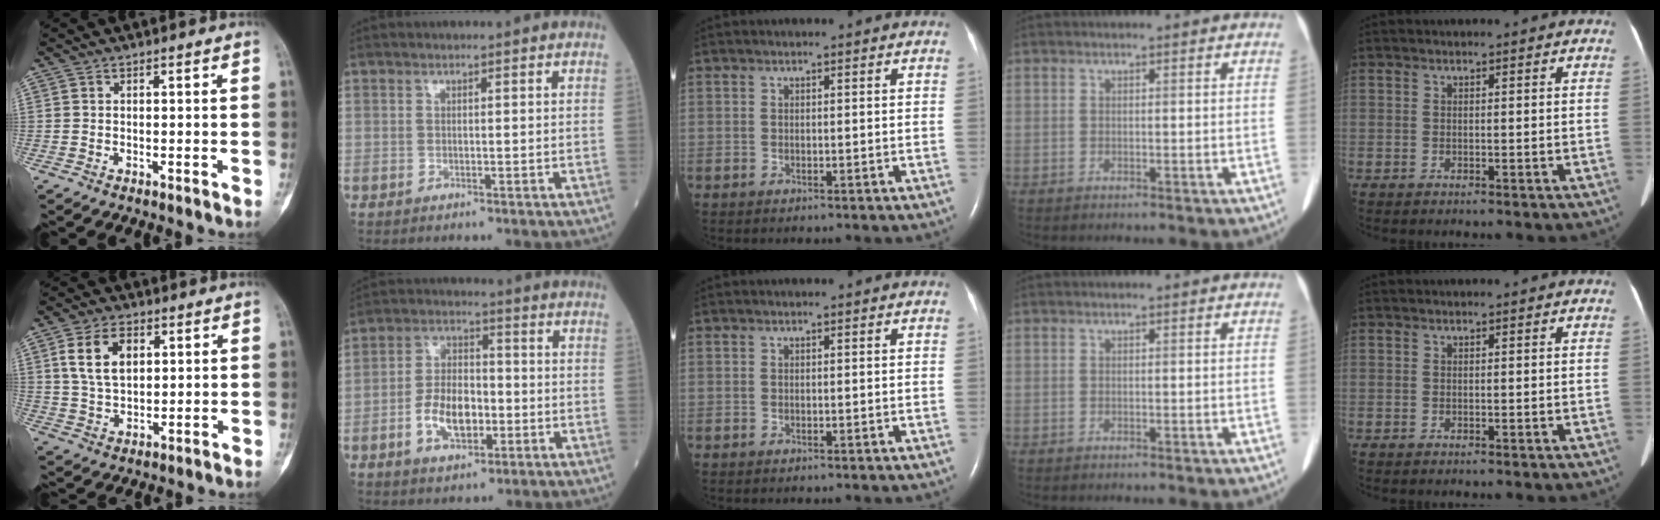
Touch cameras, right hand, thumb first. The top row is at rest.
{"thumb": {"total": 9.1, "force": [3.0, 5.7, 6.5], "torque": [-0.112, -0.005, 0.060]}, "index": {"total": 8.6, "force": [-2.5, 4.6, 6.8], "torque": [-0.136, 0.011, -0.044]}}